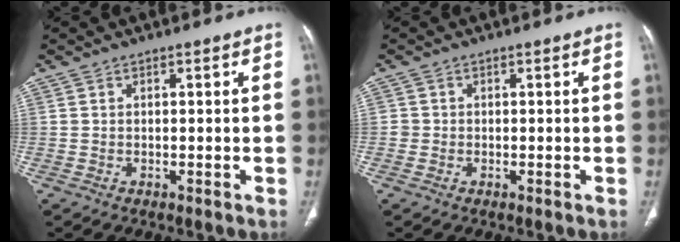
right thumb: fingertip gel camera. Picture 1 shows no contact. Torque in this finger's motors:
{"motor_torque": [-0.01, -0.12, 0.37, 0.24, -0.03]}